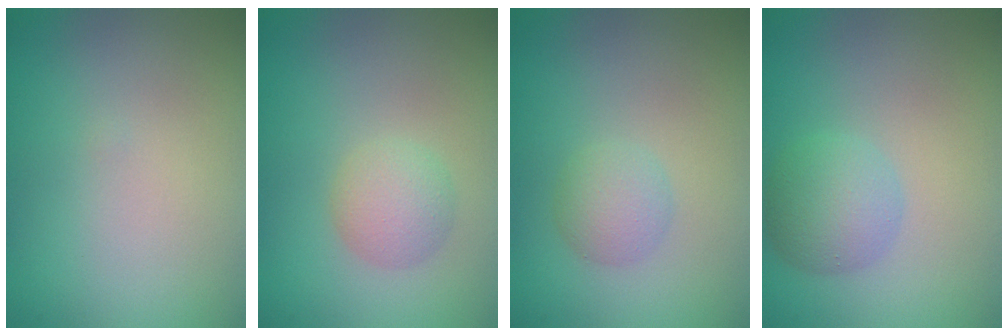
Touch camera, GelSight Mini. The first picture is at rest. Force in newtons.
{"total": 2.3, "press": 2.3, "slide": 0.1}
{"total": 2.0, "press": 2.0, "slide": 0.0}
{"total": 3.2, "press": 3.2, "slide": 0.0}